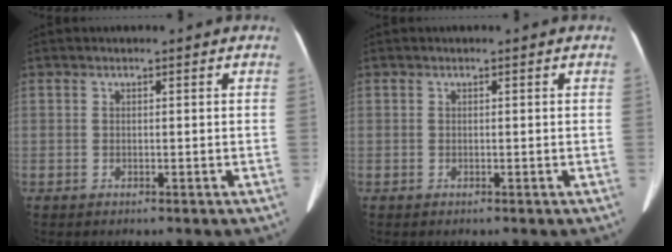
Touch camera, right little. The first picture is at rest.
{"total": 0.0}